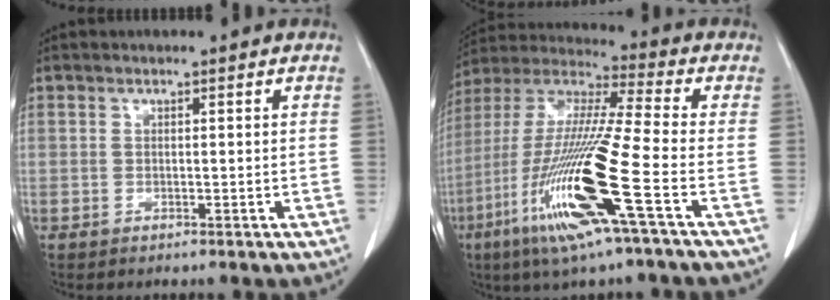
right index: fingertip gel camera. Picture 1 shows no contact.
{"total": 19.5, "force": [-7.5, -0.1, 18.1], "torque": [-0.396, -0.034, -0.151]}